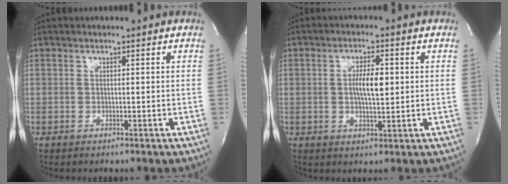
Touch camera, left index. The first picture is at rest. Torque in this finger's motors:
{"motor_torque": [0.41, 0.36, 0.09, 0.09]}